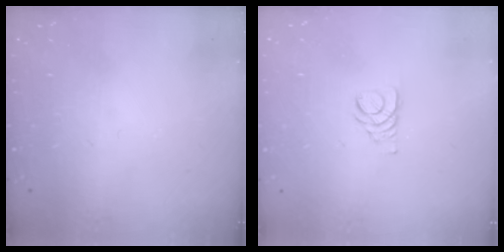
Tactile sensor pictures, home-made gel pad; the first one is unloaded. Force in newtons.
{"total": 2.9, "press": 2.9, "slide": 0.3}